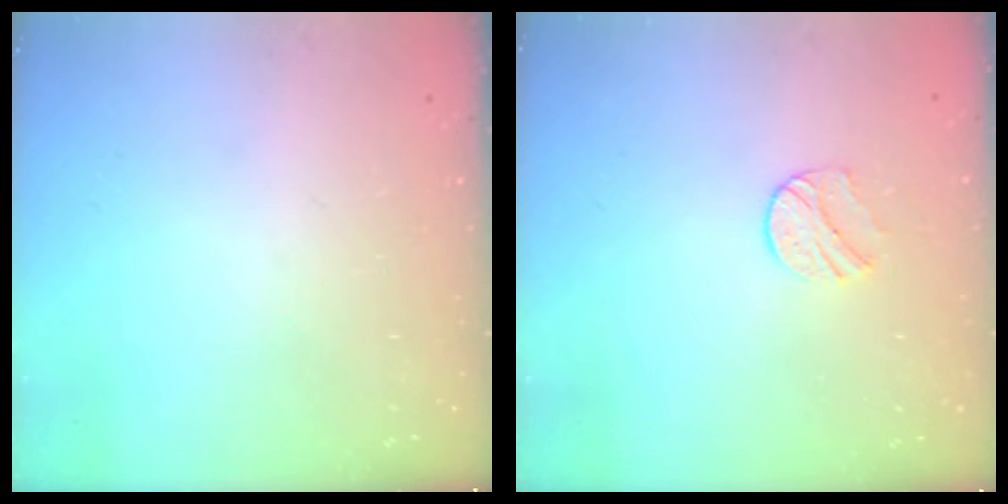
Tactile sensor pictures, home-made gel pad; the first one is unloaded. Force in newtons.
{"total": 6.4, "press": 6.4, "slide": 0.7}